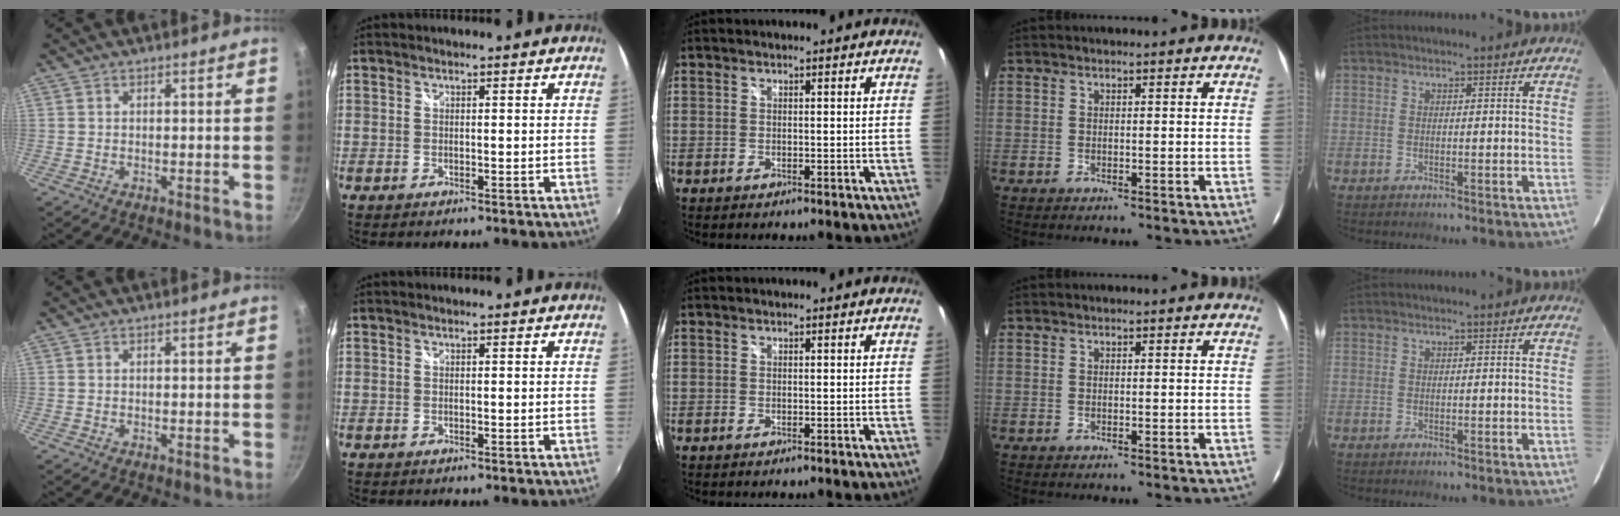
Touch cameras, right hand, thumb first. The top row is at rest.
{}